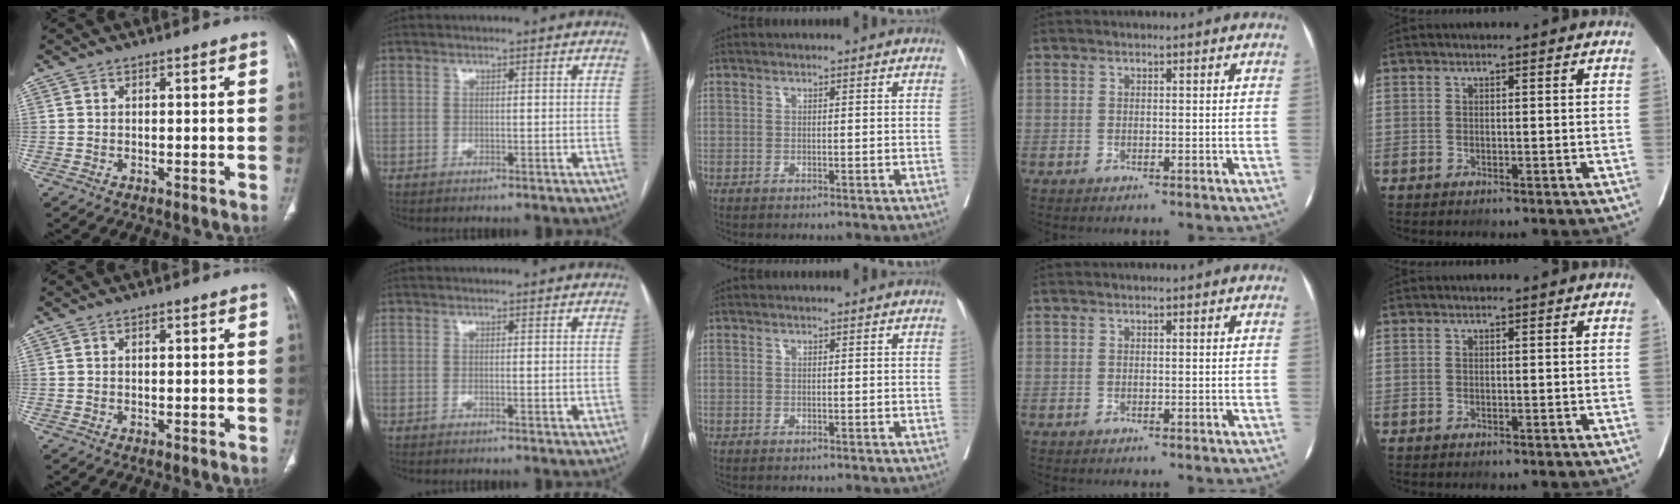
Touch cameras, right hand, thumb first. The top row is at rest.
{"thumb": {"total": 0.7, "force": [0.3, 0.3, 0.6], "torque": [-0.008, 0.000, 0.005]}, "index": {"total": 1.2, "force": [-0.1, 0.2, 1.2], "torque": [-0.019, -0.004, 0.000]}}